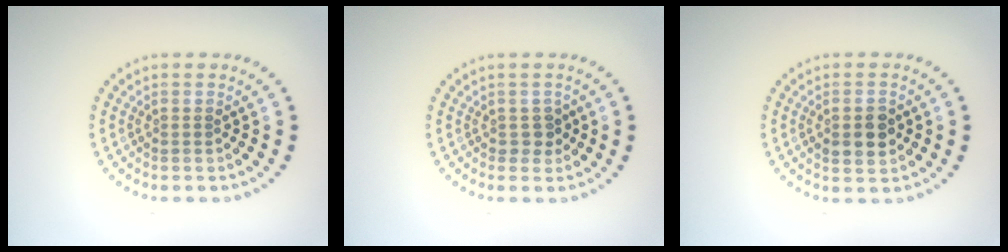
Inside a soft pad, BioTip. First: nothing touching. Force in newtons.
{"total": 1.2, "press": 1.1, "slide": 0.5}
{"total": 2.8, "press": 2.8, "slide": 0.2}